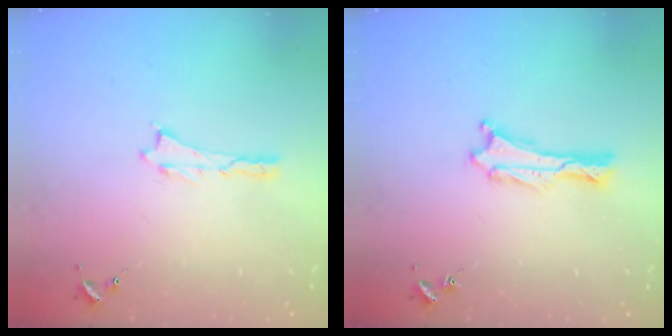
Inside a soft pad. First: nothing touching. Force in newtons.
{"total": 0.6, "press": 0.6, "slide": 0.2}